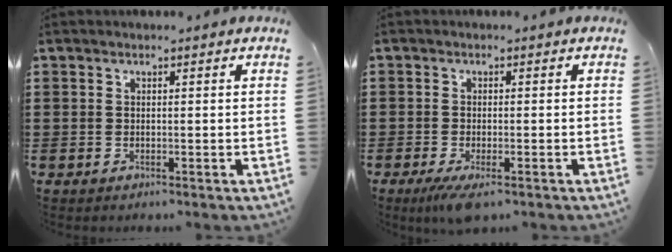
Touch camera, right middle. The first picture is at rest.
{"total": 2.5, "force": [-1.7, 0.6, 1.7], "torque": [-0.042, -0.006, -0.036]}